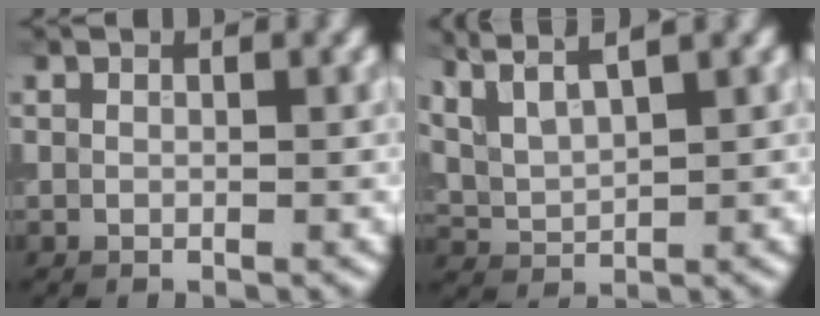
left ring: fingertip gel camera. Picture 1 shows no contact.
{"total": 5.4, "force": [4.0, 1.4, 3.3], "torque": [-0.073, 0.025, 0.062]}